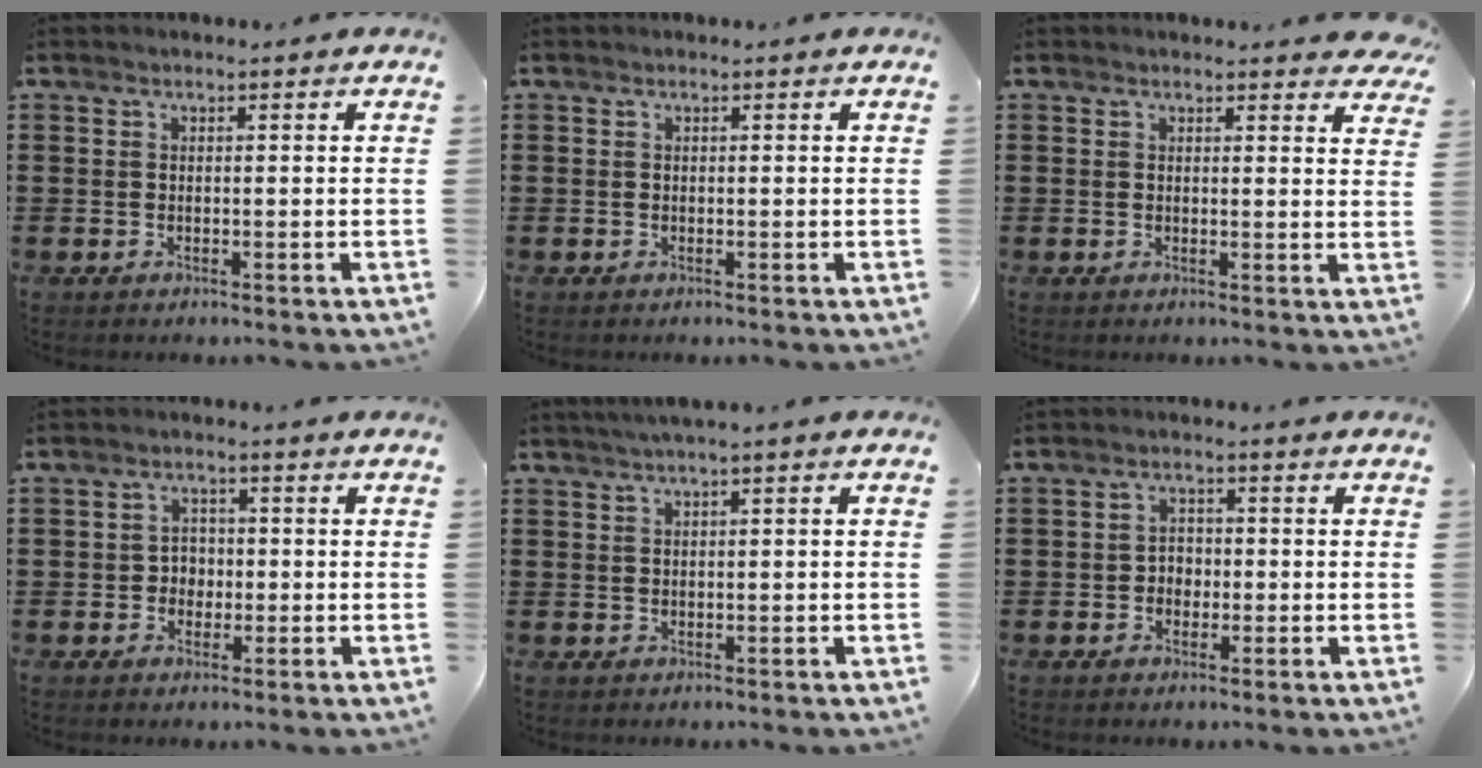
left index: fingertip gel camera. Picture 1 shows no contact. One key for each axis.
{"total": 0.0}
{"total": 2.2, "fx": 2.2, "fy": 0.4, "fz": 0.5, "tx": 0.000, "ty": -0.008, "tz": 0.038}
{"total": 2.7, "fx": -0.6, "fy": 2.3, "fz": 1.1, "tx": -0.030, "ty": 0.006, "tz": -0.016}
{"total": 1.2, "fx": 0.5, "fy": -0.2, "fz": 1.1, "tx": -0.018, "ty": -0.002, "tz": 0.008}
{"total": 2.2, "fx": -0.7, "fy": 1.9, "fz": 0.9, "tx": -0.023, "ty": 0.006, "tz": -0.019}